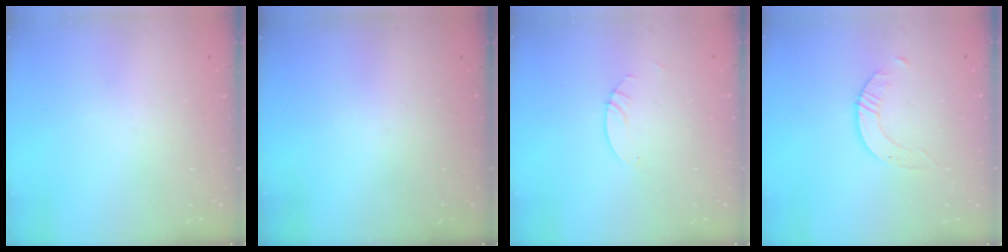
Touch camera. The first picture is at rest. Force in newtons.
{"total": 0.0}
{"total": 2.4, "press": 2.4, "slide": 0.2}
{"total": 1.7, "press": 1.7, "slide": 0.2}